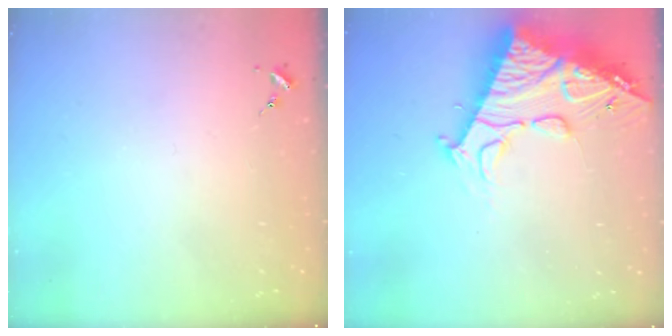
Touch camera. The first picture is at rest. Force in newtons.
{"total": 23.0, "press": 22.9, "slide": 2.5}